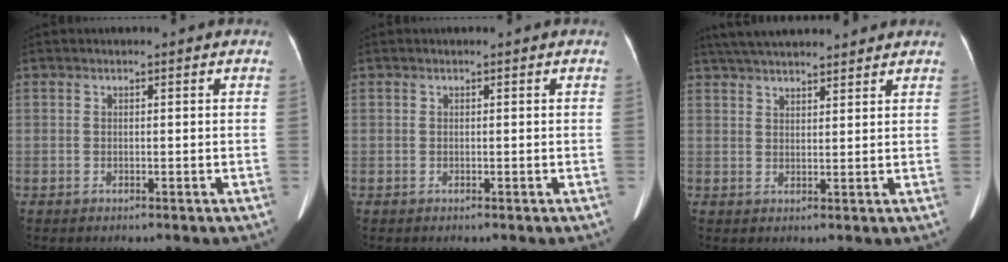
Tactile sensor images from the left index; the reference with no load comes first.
{"total": 0.0}
{"total": 12.6, "force": [11.1, 2.3, 5.4], "torque": [-0.088, 0.048, 0.168]}